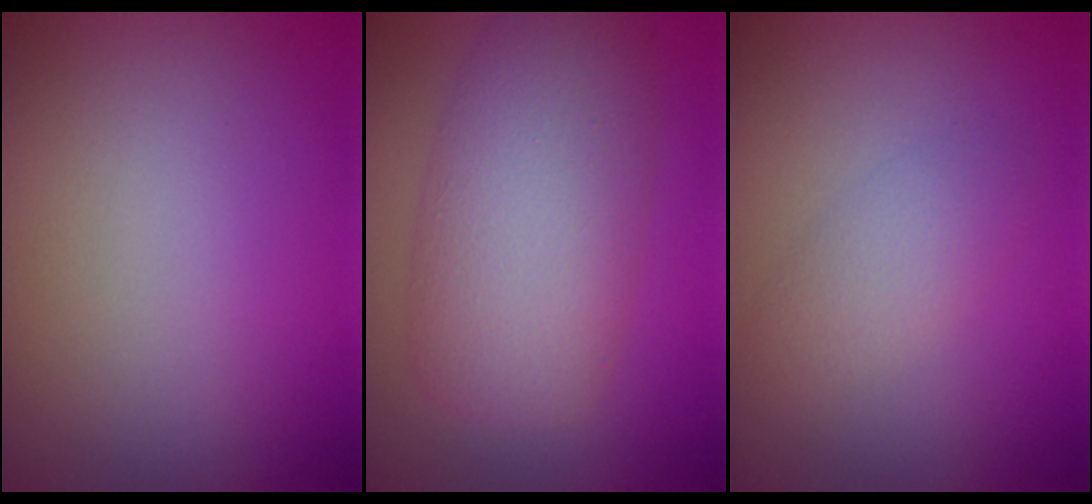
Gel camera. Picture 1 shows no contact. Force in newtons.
{"total": 7.8, "press": 7.8, "slide": 0.2}
{"total": 2.1, "press": 2.1, "slide": 0.0}